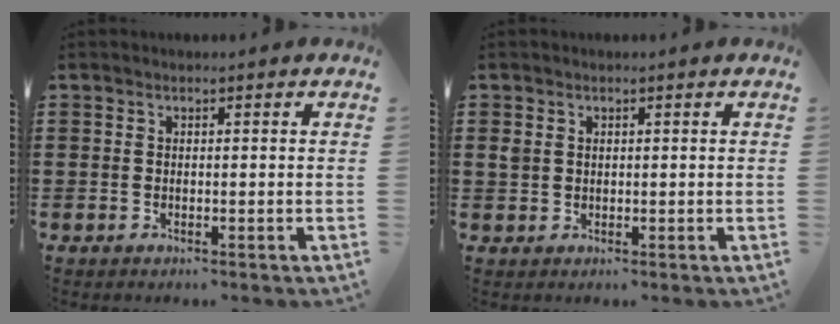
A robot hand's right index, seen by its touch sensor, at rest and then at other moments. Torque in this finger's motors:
{"motor_torque": [0.09, -0.06, 0.04, 0.01]}